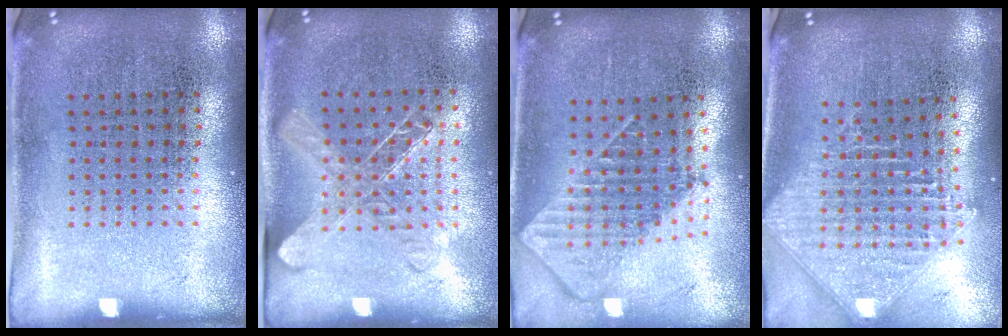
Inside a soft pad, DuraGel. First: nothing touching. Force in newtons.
{"total": 1.3, "press": 1.2, "slide": 0.7}
{"total": 1.9, "press": 1.5, "slide": 1.2}
{"total": 2.5, "press": 2.0, "slide": 1.6}